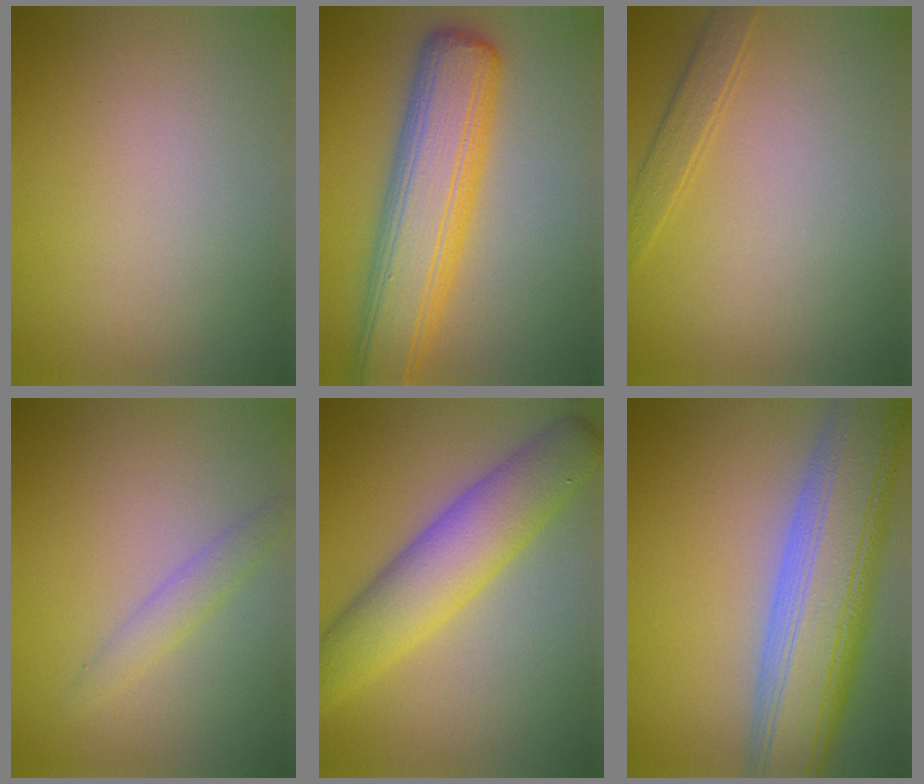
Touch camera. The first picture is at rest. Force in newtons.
{"total": 8.6, "press": 8.6, "slide": 0.2}
{"total": 1.6, "press": 1.6, "slide": 0.1}
{"total": 1.8, "press": 1.8, "slide": 0.0}
{"total": 6.9, "press": 6.9, "slide": 0.0}
{"total": 11.9, "press": 11.9, "slide": 0.9}